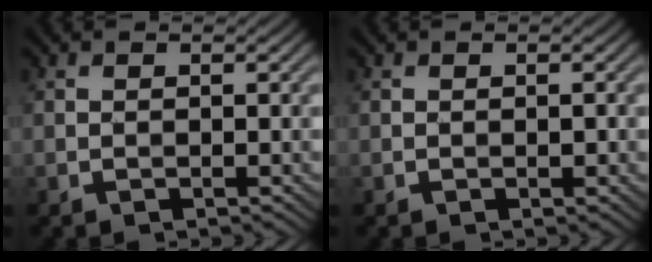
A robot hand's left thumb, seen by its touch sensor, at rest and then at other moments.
{"total": 0.0}